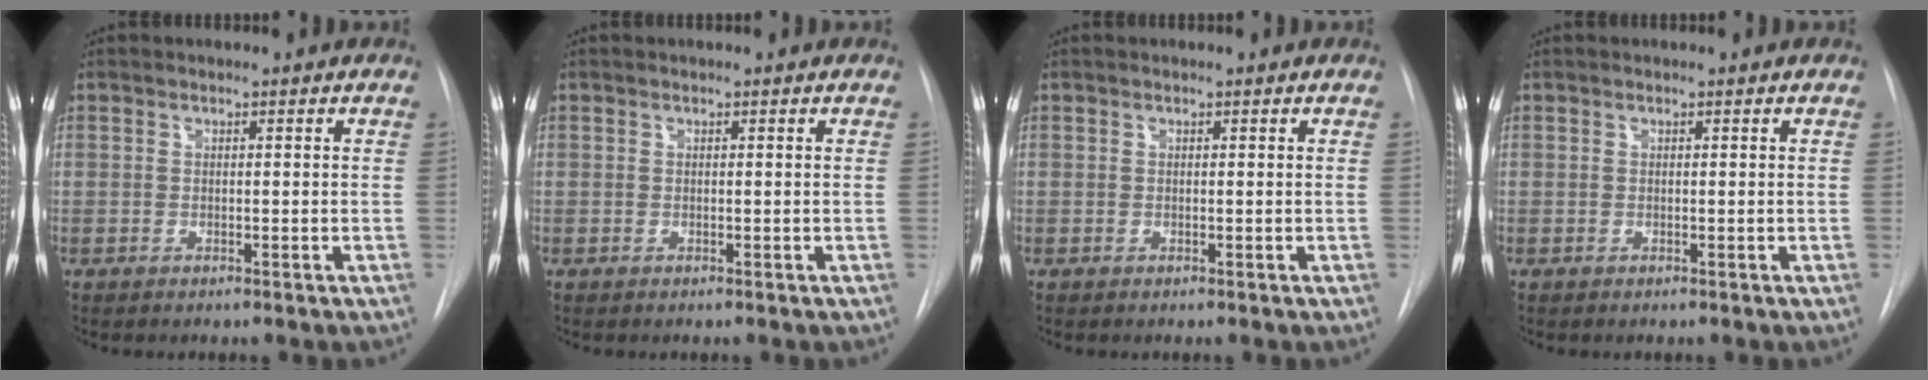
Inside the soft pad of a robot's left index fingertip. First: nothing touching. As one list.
[{"total": 0.0}, {"total": 0.0}, {"total": 0.0}]